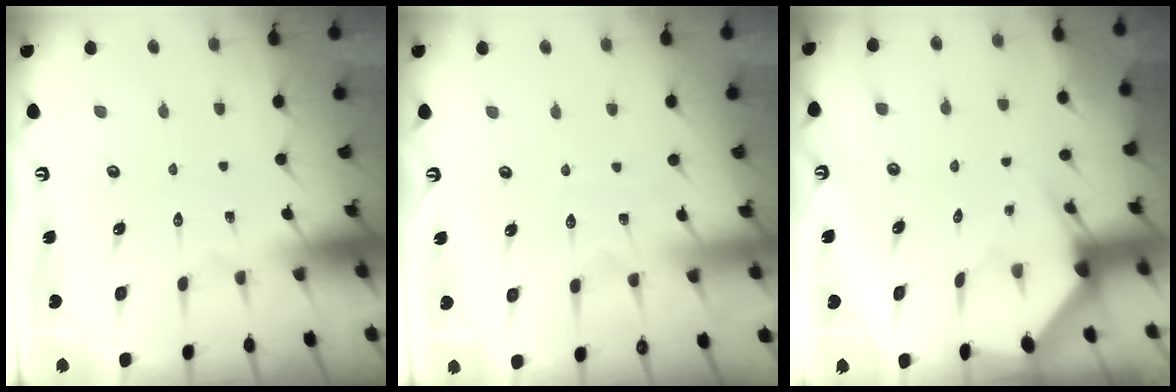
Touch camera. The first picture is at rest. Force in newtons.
{"total": 4.4, "press": 4.4, "slide": 0.5}
{"total": 2.7, "press": 2.7, "slide": 0.2}